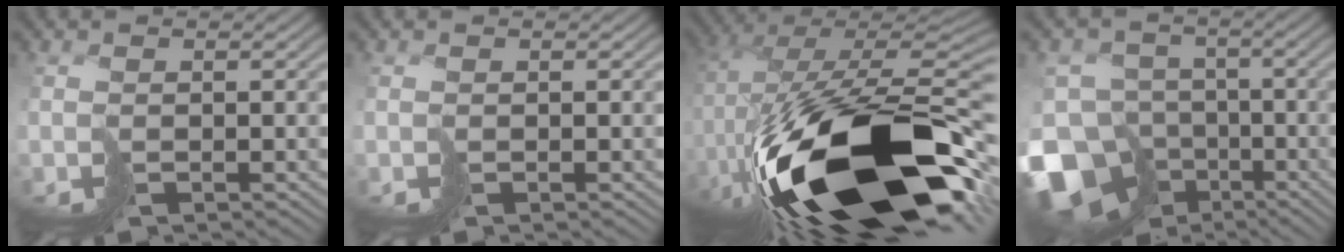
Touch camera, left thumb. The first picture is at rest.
{"total": 0.0}
{"total": 22.4, "force": [-8.2, 10.6, 18.0], "torque": [-0.359, -0.040, -0.121]}
{"total": 18.0, "force": [-8.9, 13.3, 8.3], "torque": [-0.229, -0.038, -0.133]}